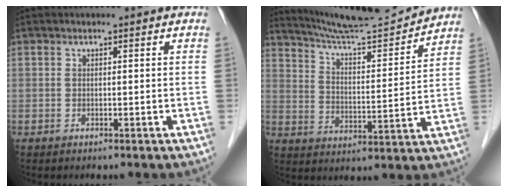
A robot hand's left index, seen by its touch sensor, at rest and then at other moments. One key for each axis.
{"total": 14.6, "fx": 14.1, "fy": -0.3, "fz": 3.7, "tx": -0.071, "ty": -0.009, "tz": 0.223}